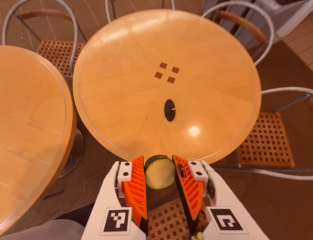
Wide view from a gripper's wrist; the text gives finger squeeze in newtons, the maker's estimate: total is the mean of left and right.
{"total": 9.6, "left": 9.7, "right": 9.5}